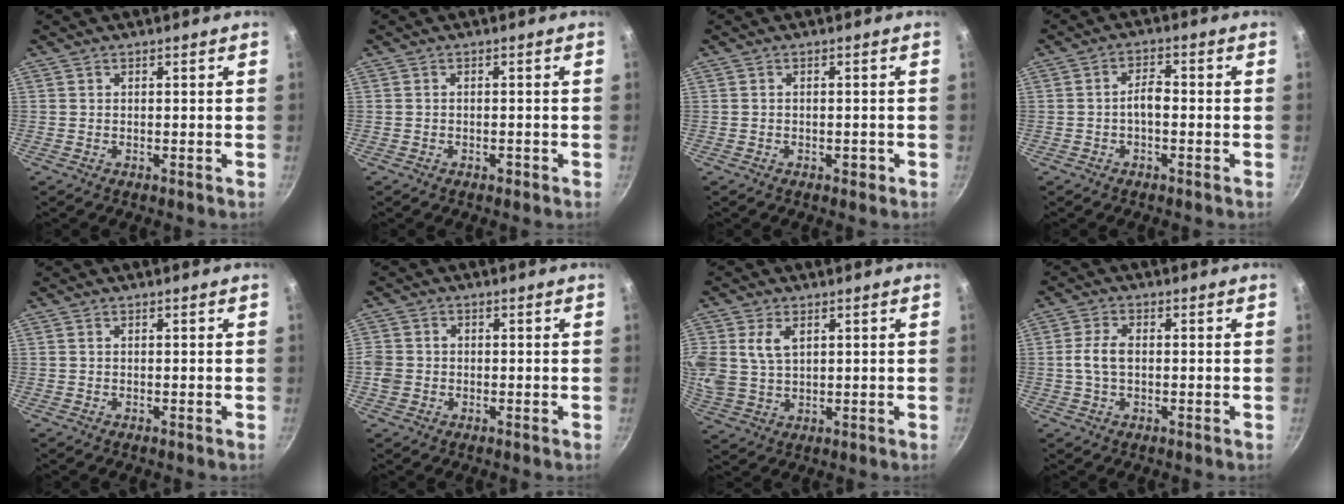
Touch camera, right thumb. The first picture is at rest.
{"total": 0.9, "force": [-0.6, 0.5, 0.4], "torque": [-0.008, 0.004, -0.007]}
{"total": 1.2, "force": [-0.6, 0.8, 0.7], "torque": [-0.007, 0.004, -0.006]}
{"total": 3.3, "force": [-0.9, 1.6, 2.8], "torque": [-0.043, 0.019, -0.019]}
{"total": 0.0}
{"total": 3.8, "force": [-0.7, 3.3, 1.7], "torque": [-0.027, 0.009, -0.017]}
{"total": 10.0, "force": [3.1, 6.8, 6.6], "torque": [-0.142, 0.000, 0.066]}
{"total": 4.7, "force": [-0.1, 2.7, 3.8], "torque": [-0.078, 0.013, -0.006]}